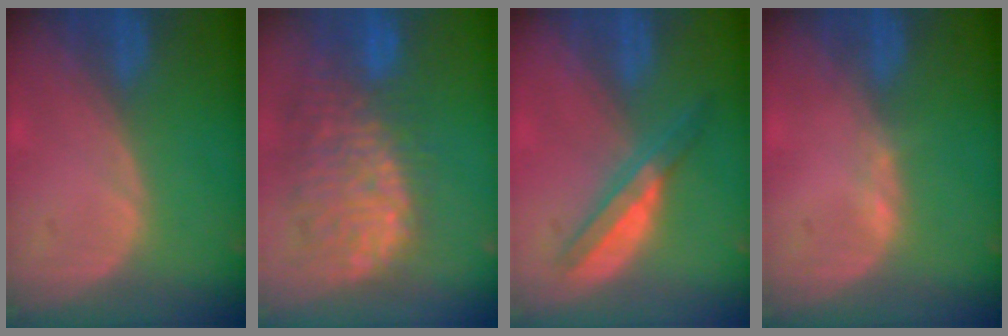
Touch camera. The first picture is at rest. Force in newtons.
{"total": 12.5, "press": 11.0, "slide": 5.9}
{"total": 5.2, "press": 5.0, "slide": 1.5}
{"total": 0.6, "press": 0.5, "slide": 0.4}